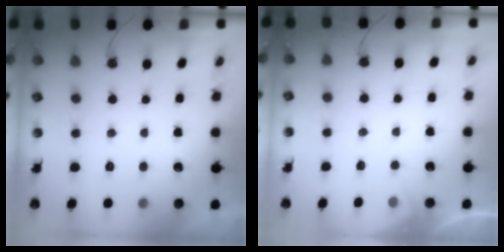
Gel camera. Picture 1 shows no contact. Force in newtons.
{"total": 3.5, "press": 3.5, "slide": 0.5}